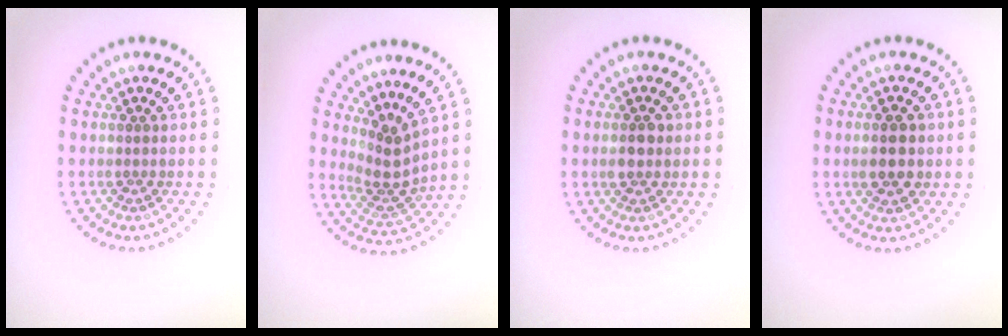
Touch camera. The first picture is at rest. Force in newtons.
{"total": 2.9, "press": 1.9, "slide": 2.1}
{"total": 1.6, "press": 1.6, "slide": 0.1}
{"total": 2.6, "press": 2.6, "slide": 0.2}